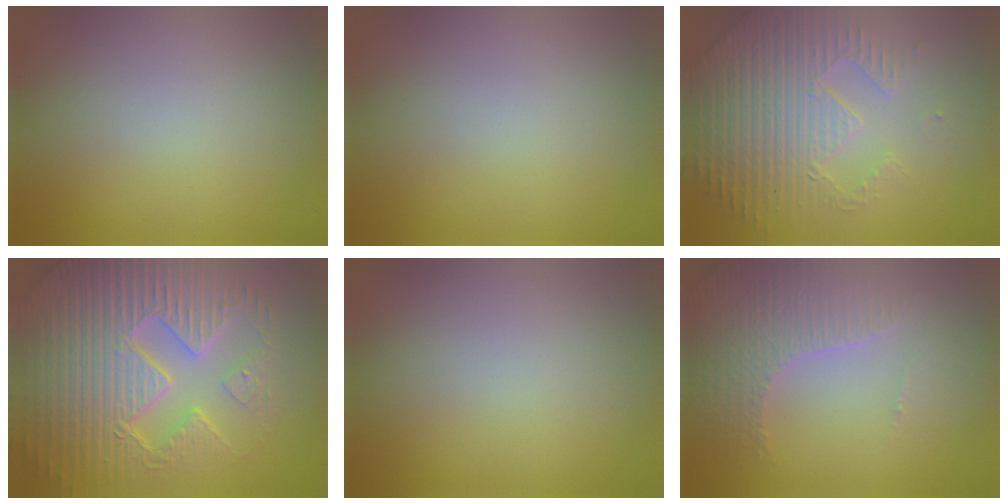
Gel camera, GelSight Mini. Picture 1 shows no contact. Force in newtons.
{"total": 0.0}
{"total": 5.0, "press": 4.6, "slide": 1.9}
{"total": 9.5, "press": 6.7, "slide": 6.7}
{"total": 0.0}
{"total": 4.2, "press": 3.4, "slide": 2.5}